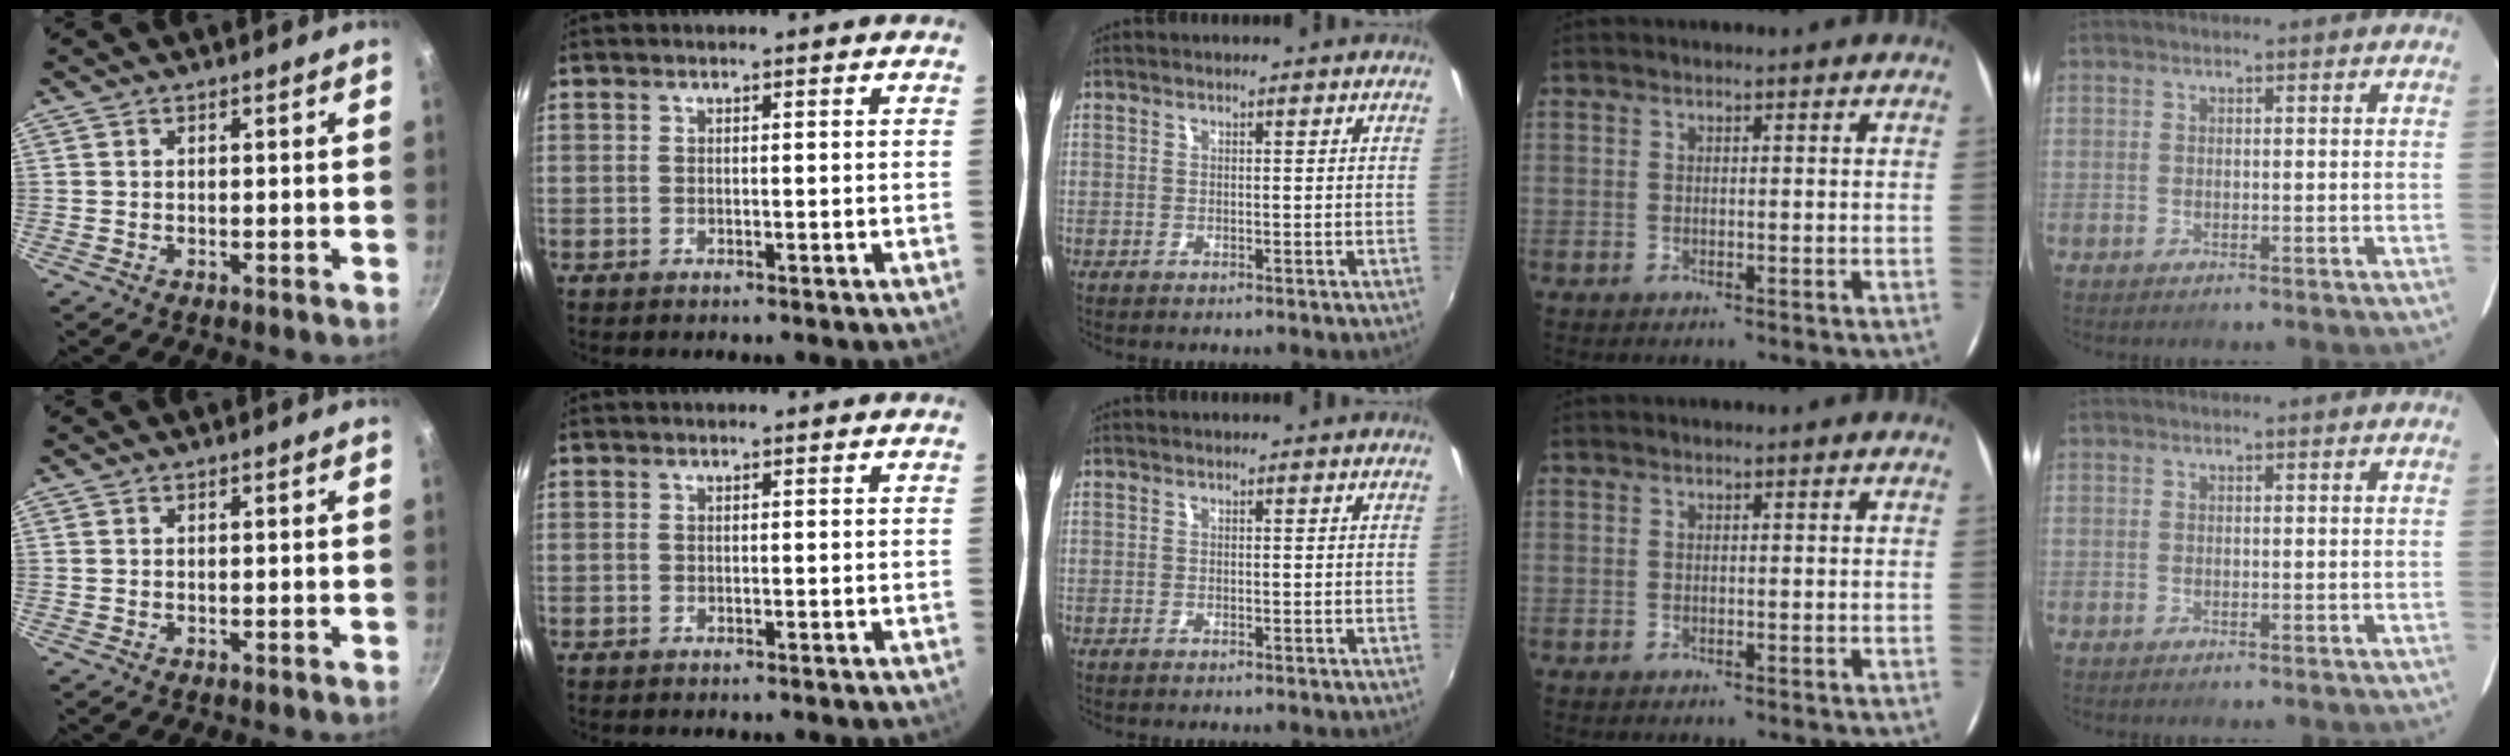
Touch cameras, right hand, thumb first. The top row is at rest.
{}